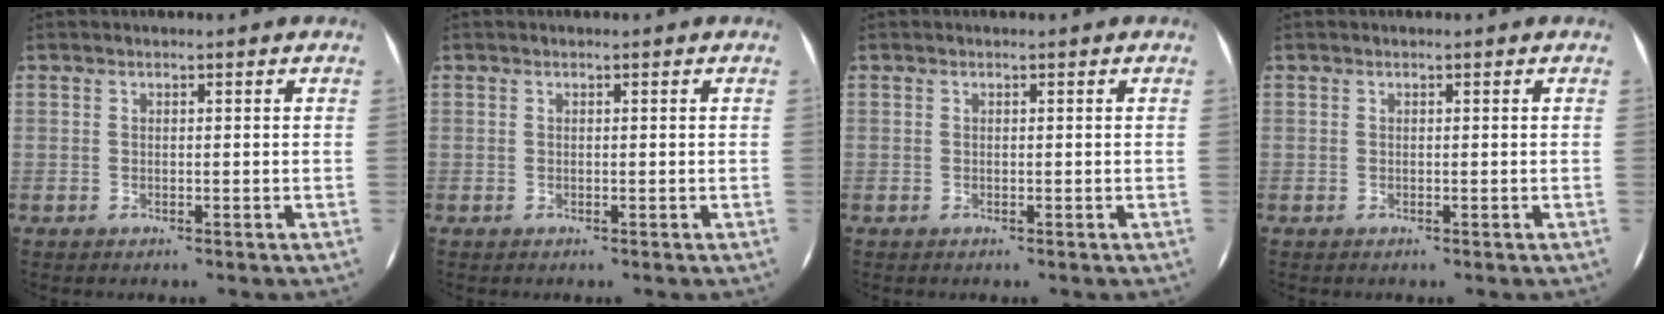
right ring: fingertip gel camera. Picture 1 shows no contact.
{"total": 0.0}
{"total": 0.0}
{"total": 0.0}